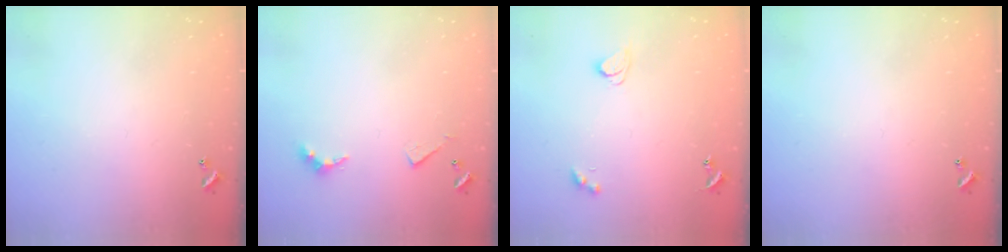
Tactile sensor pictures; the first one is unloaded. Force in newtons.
{"total": 4.5, "press": 4.5, "slide": 0.8}
{"total": 2.4, "press": 2.3, "slide": 0.6}
{"total": 0.0}